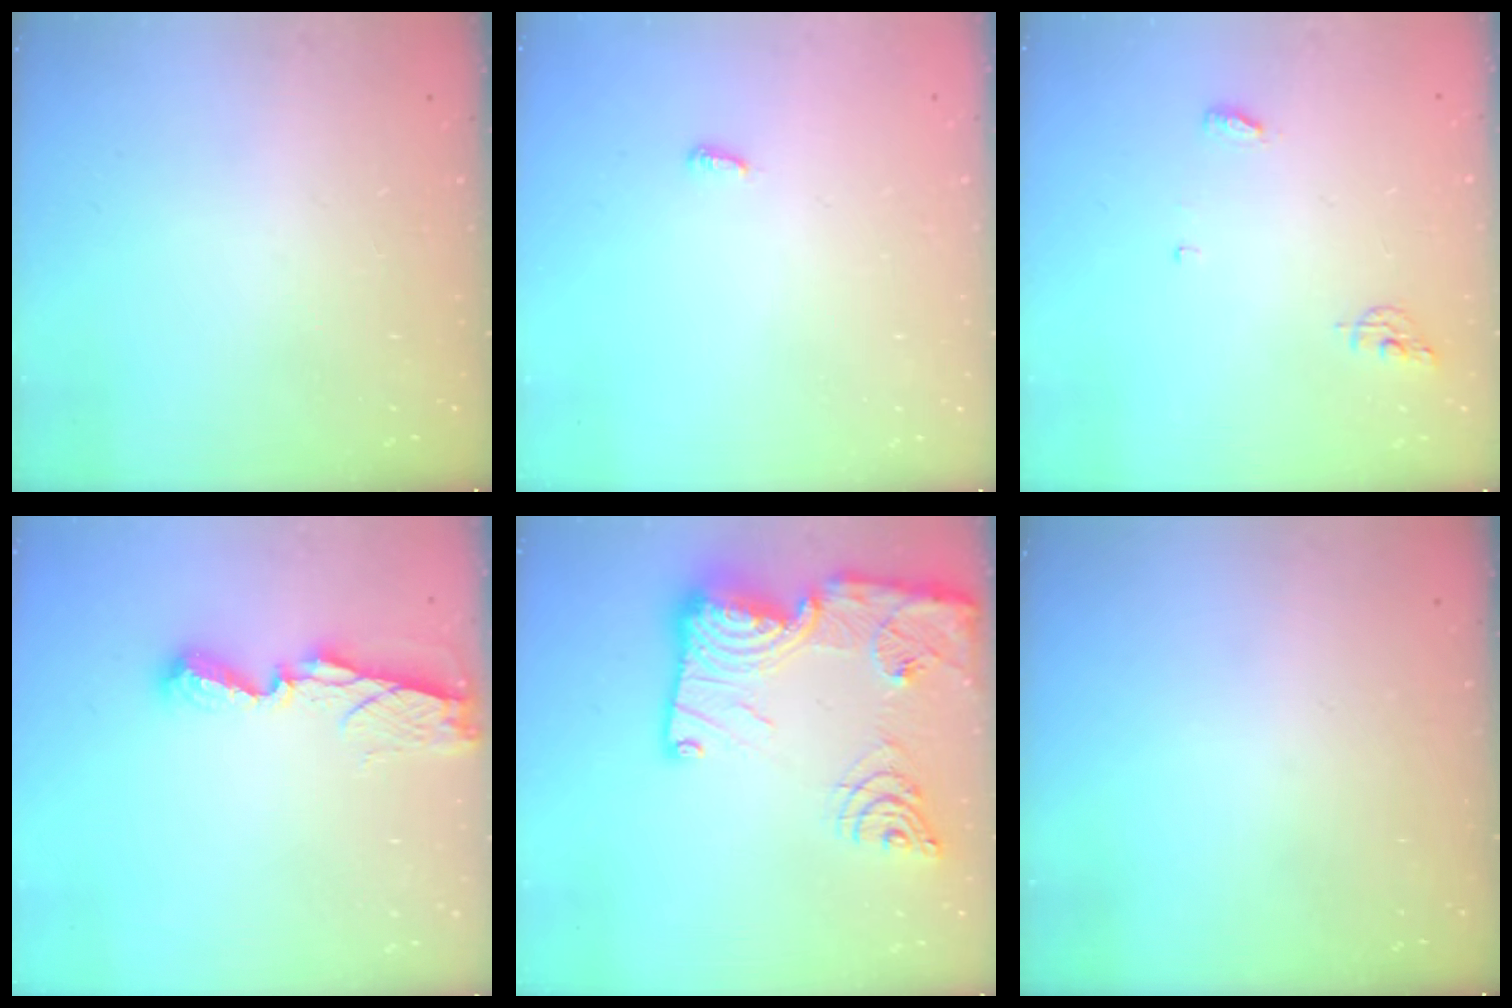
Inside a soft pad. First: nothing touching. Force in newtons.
{"total": 2.9, "press": 2.9, "slide": 0.3}
{"total": 4.7, "press": 4.7, "slide": 0.4}
{"total": 7.1, "press": 7.1, "slide": 0.2}
{"total": 25.2, "press": 25.1, "slide": 2.6}
{"total": 0.0}